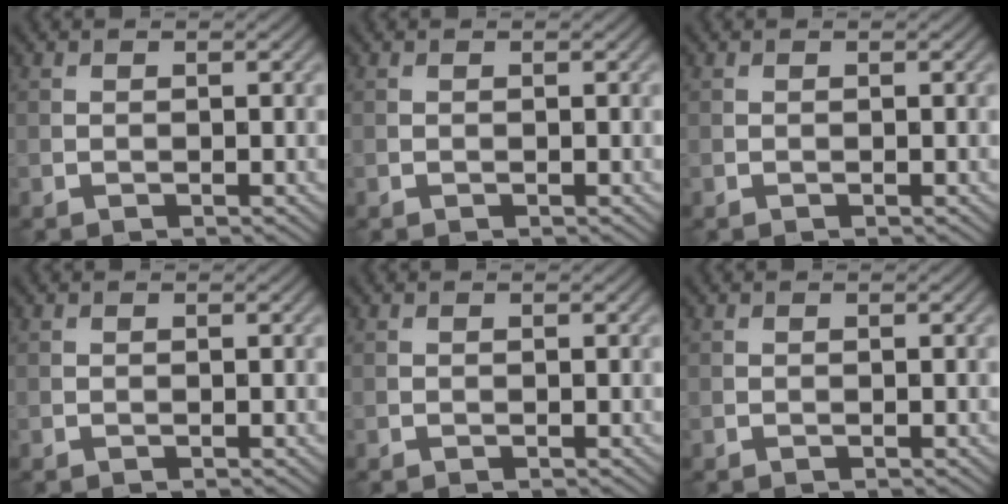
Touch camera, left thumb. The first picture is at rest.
{"total": 0.0}
{"total": 0.0}
{"total": 0.0}
{"total": 0.0}
{"total": 0.0}